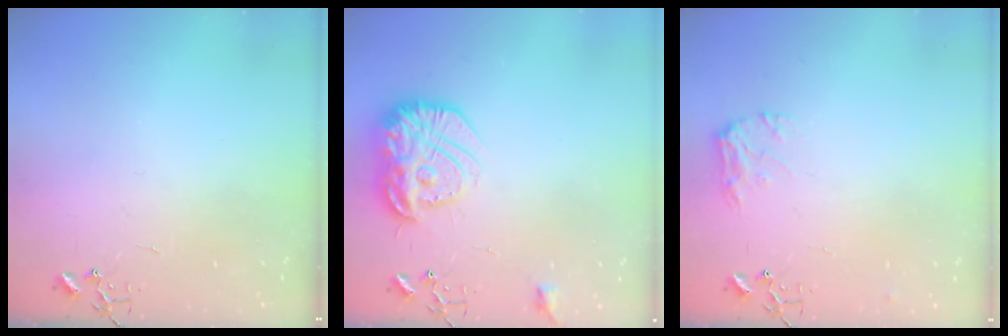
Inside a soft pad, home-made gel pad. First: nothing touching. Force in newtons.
{"total": 17.6, "press": 17.6, "slide": 1.3}
{"total": 7.9, "press": 7.9, "slide": 0.1}